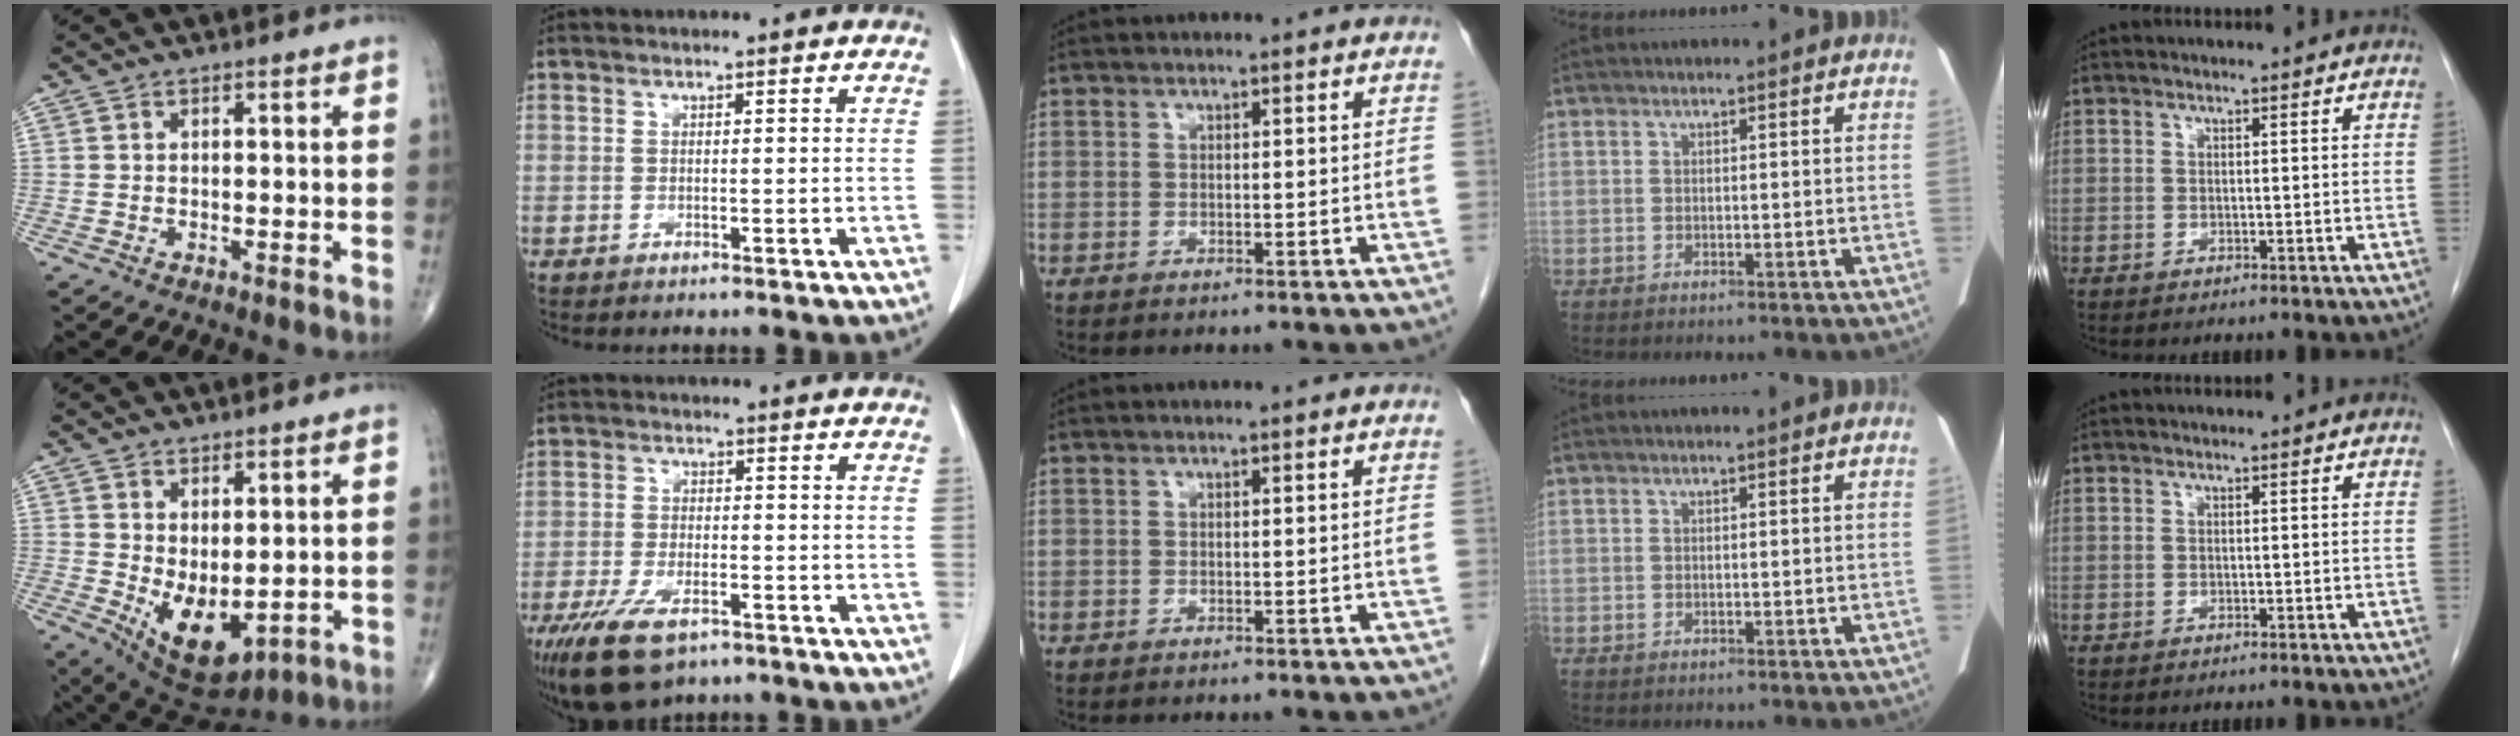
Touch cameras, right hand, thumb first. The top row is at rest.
{"thumb": {"total": 10.0, "force": [-0.6, 5.3, 8.5], "torque": [-0.124, -0.017, 0.018]}, "index": {"total": 10.6, "force": [-6.9, 4.2, 6.8], "torque": [-0.133, -0.016, -0.119]}}